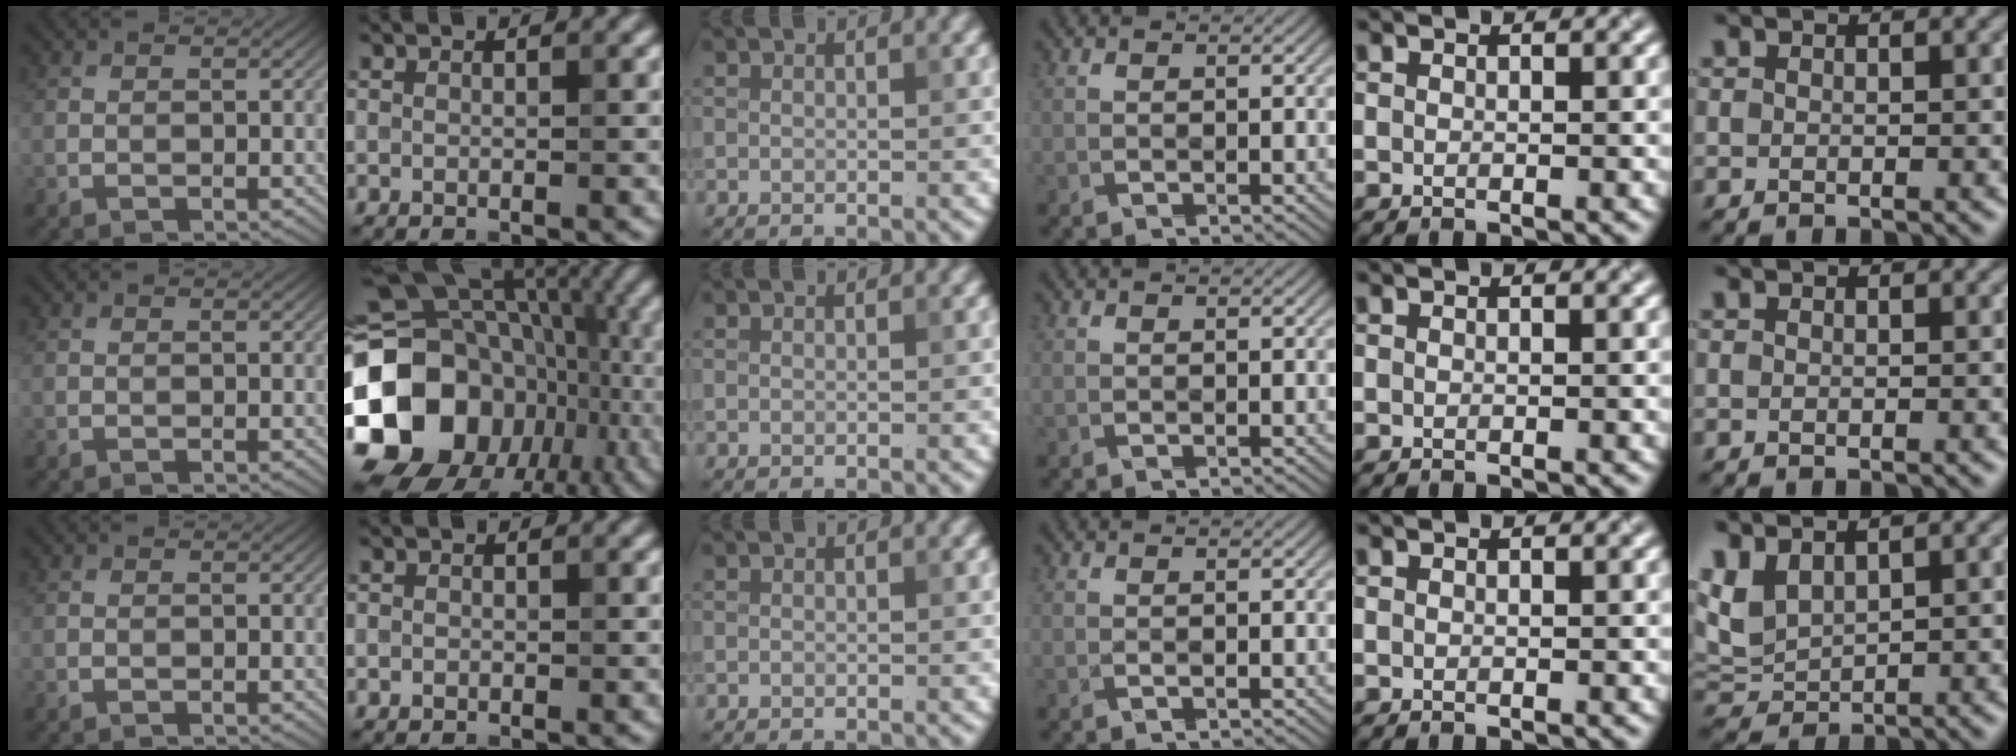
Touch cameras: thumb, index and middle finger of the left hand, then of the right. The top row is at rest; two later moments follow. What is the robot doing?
{"motion": "fold", "object": "aluminum foil"}